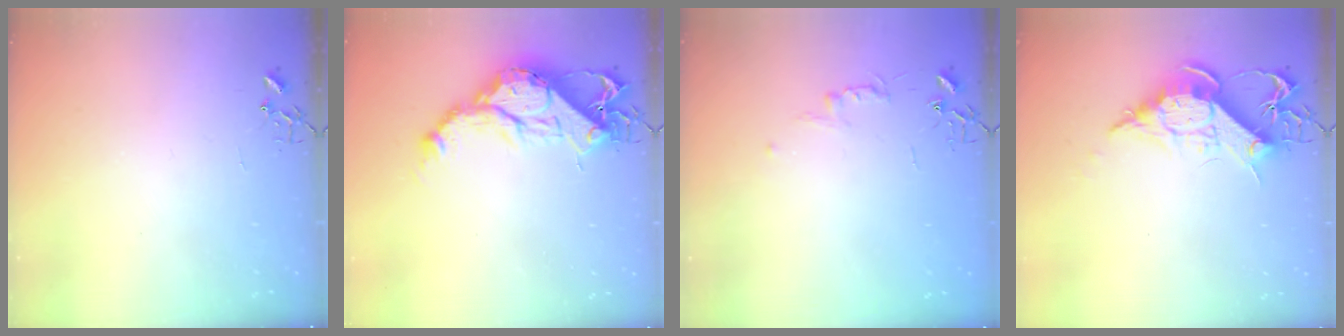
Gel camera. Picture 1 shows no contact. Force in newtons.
{"total": 17.2, "press": 17.1, "slide": 1.3}
{"total": 4.8, "press": 4.7, "slide": 0.6}
{"total": 12.6, "press": 12.6, "slide": 1.2}